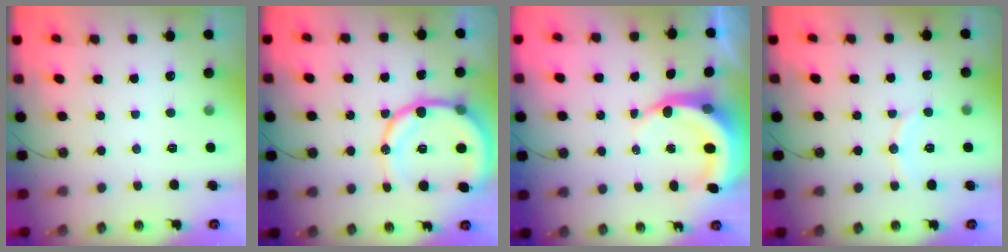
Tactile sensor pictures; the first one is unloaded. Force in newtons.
{"total": 15.7, "press": 15.5, "slide": 2.8}
{"total": 7.5, "press": 7.4, "slide": 1.0}
{"total": 7.2, "press": 7.1, "slide": 0.7}